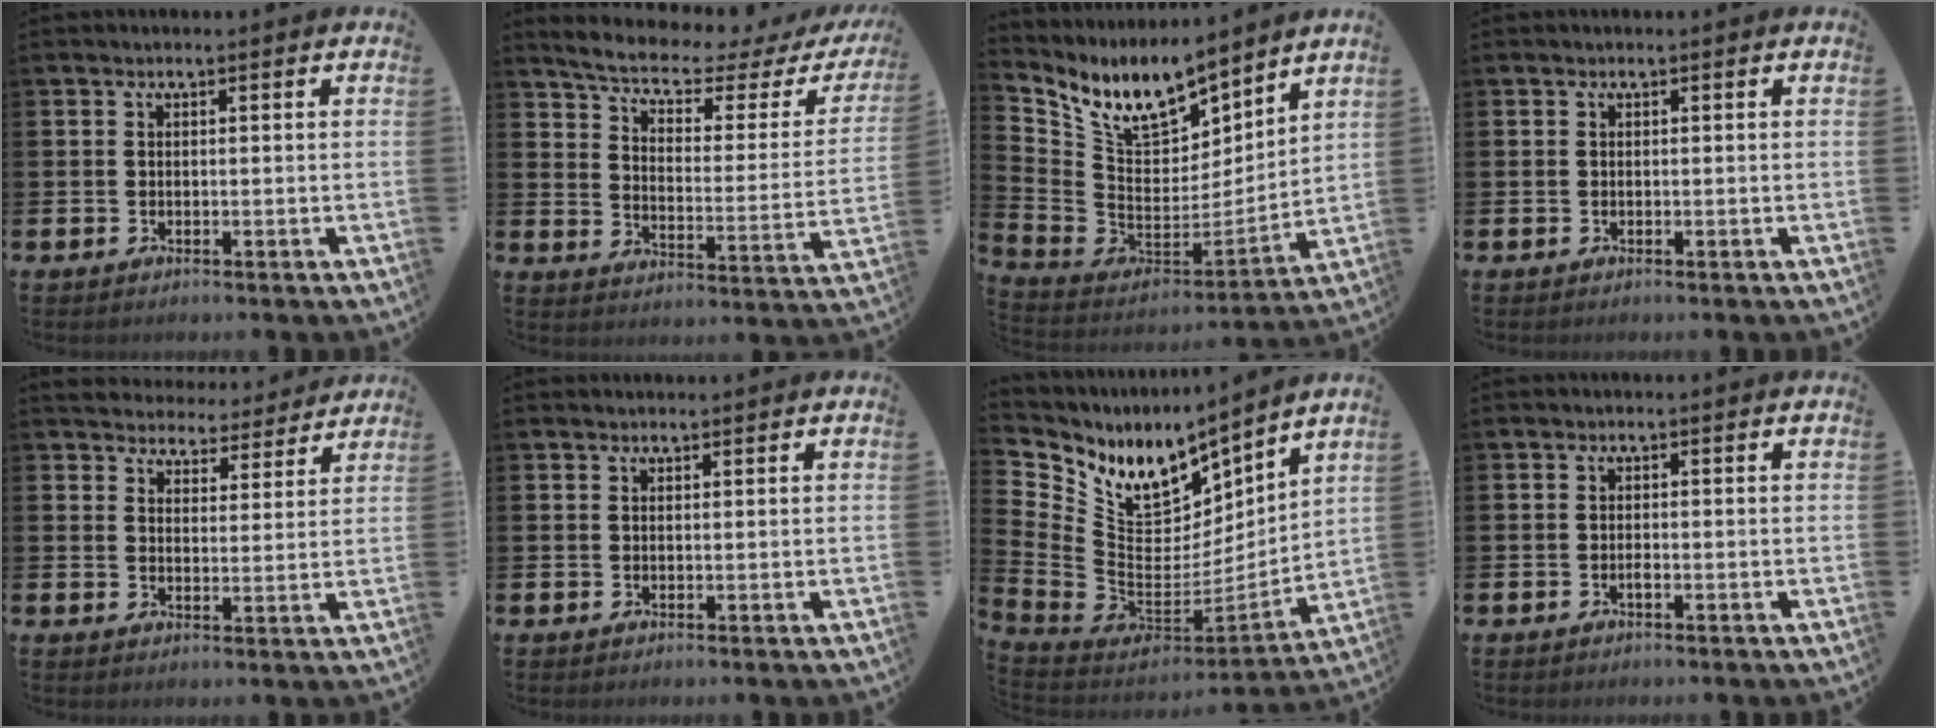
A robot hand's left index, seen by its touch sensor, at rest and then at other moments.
{"total": 6.1, "force": [5.2, 1.3, 2.8], "torque": [-0.086, -0.036, 0.085]}
{"total": 11.2, "force": [9.5, 4.5, 3.6], "torque": [-0.120, -0.059, 0.178]}
{"total": 0.0}
{"total": 4.8, "force": [4.7, 1.1, -0.2], "torque": [-0.017, -0.039, 0.083]}
{"total": 0.8, "force": [0.8, 0.2, 0.0], "torque": [0.007, -0.003, 0.013]}
{"total": 9.3, "force": [7.1, 4.9, 3.5], "torque": [-0.126, -0.054, 0.131]}
{"total": 0.6, "force": [-0.4, 0.1, 0.5], "torque": [-0.017, 0.000, -0.005]}